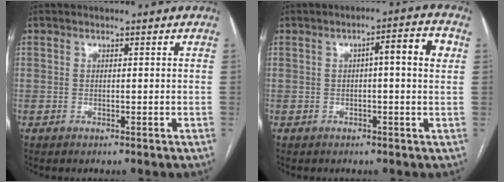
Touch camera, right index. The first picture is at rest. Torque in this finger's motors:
{"motor_torque": [0.11, 0.00, 0.10, 0.05]}